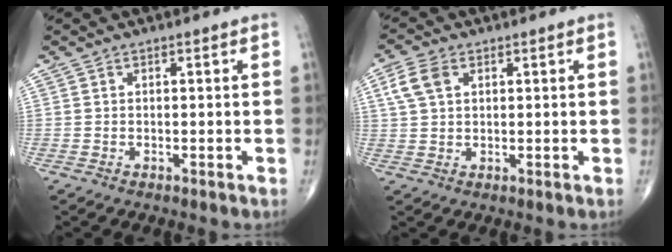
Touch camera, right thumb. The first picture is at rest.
{"total": 5.4, "force": [2.0, 3.4, 3.7], "torque": [-0.079, 0.008, 0.042]}